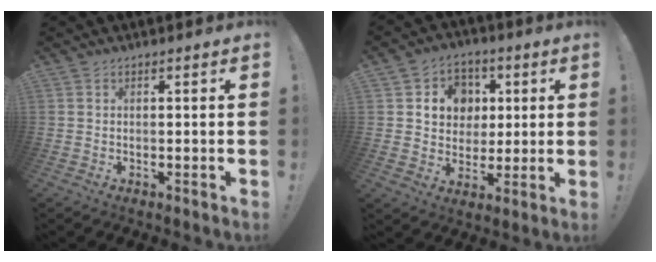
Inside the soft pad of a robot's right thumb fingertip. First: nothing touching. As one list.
[{"total": 10.2, "force": [2.0, 9.5, 3.1], "torque": [-0.041, -0.007, 0.046]}]